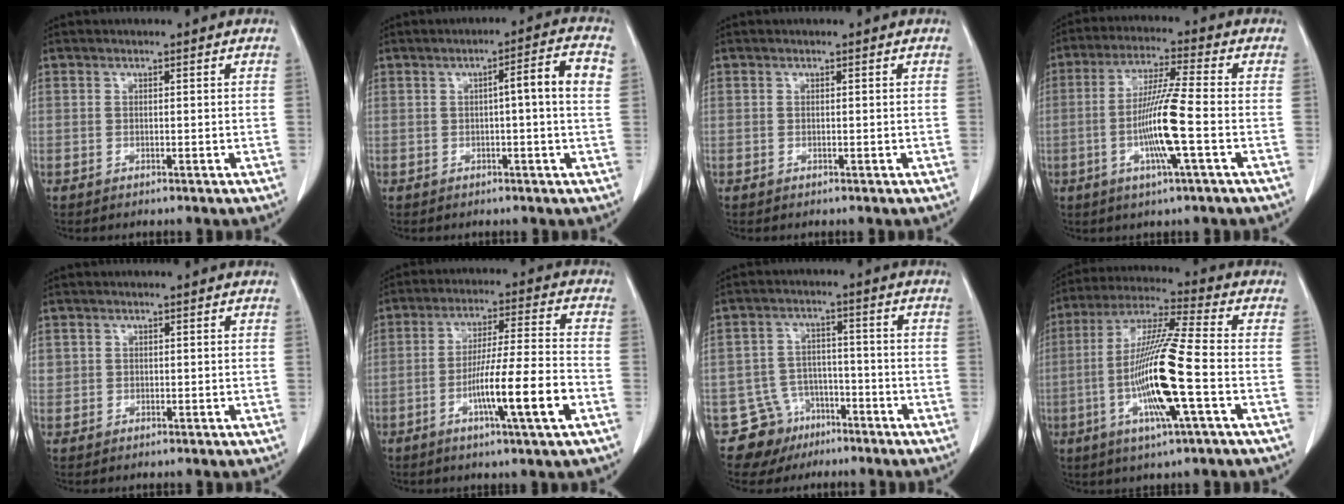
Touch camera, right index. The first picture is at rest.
{"total": 6.0, "force": [0.7, -0.2, 6.0], "torque": [-0.082, 0.012, 0.005]}
{"total": 0.0}
{"total": 10.3, "force": [-2.4, -0.5, 10.0], "torque": [-0.196, -0.008, -0.050]}
{"total": 1.2, "force": [0.4, 1.1, 0.1], "torque": [0.011, 0.006, 0.005]}
{"total": 11.8, "force": [-4.4, -0.3, 11.0], "torque": [-0.188, -0.005, -0.075]}
{"total": 7.0, "force": [-4.4, 5.5, -0.2], "torque": [0.015, 0.024, -0.065]}
{"total": 15.1, "force": [-3.6, 0.1, 14.7], "torque": [-0.294, -0.009, -0.073]}